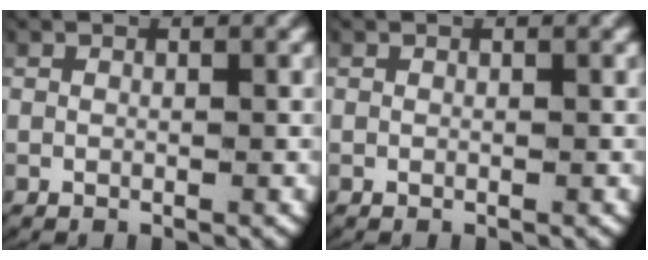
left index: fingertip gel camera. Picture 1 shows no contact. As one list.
[{"total": 0.0}]